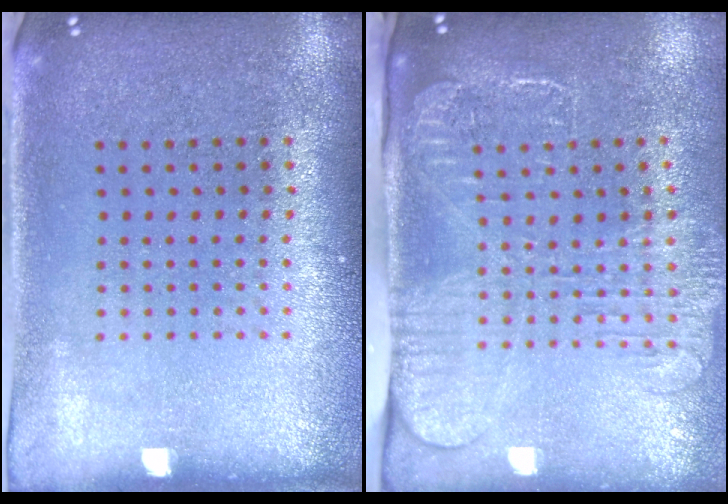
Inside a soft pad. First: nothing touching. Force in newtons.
{"total": 2.7, "press": 2.1, "slide": 1.7}